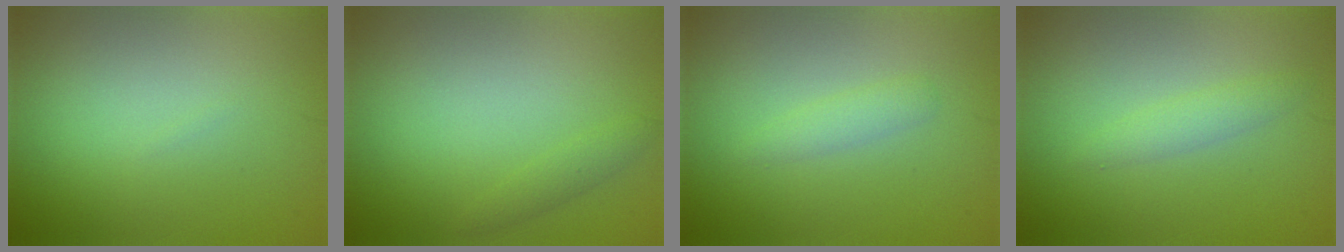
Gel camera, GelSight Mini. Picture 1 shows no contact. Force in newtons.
{"total": 1.1, "press": 1.1, "slide": 0.1}
{"total": 1.4, "press": 1.4, "slide": 0.1}
{"total": 1.5, "press": 1.5, "slide": 0.1}